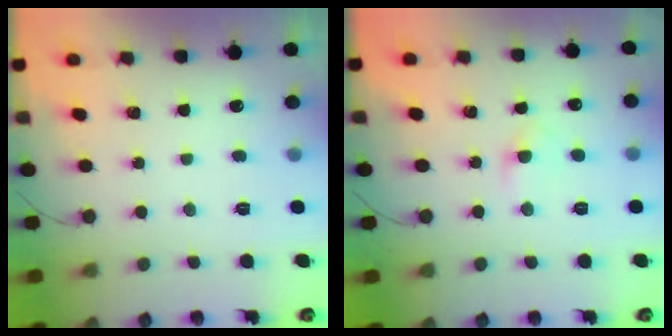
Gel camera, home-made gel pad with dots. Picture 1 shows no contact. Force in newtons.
{"total": 3.1, "press": 2.9, "slide": 1.2}